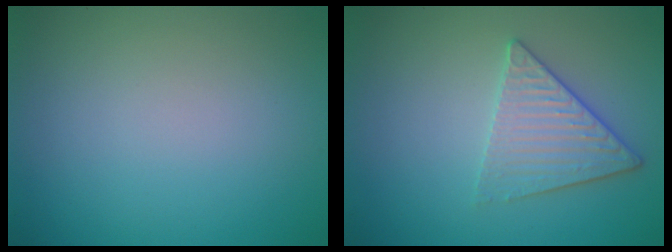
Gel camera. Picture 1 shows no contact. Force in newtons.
{"total": 3.3, "press": 3.2, "slide": 0.9}